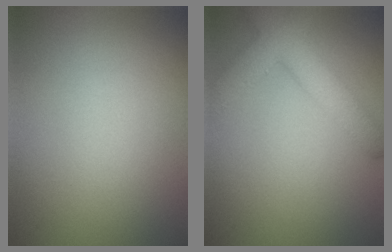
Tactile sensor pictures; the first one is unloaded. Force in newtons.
{"total": 5.3, "press": 5.3, "slide": 0.2}